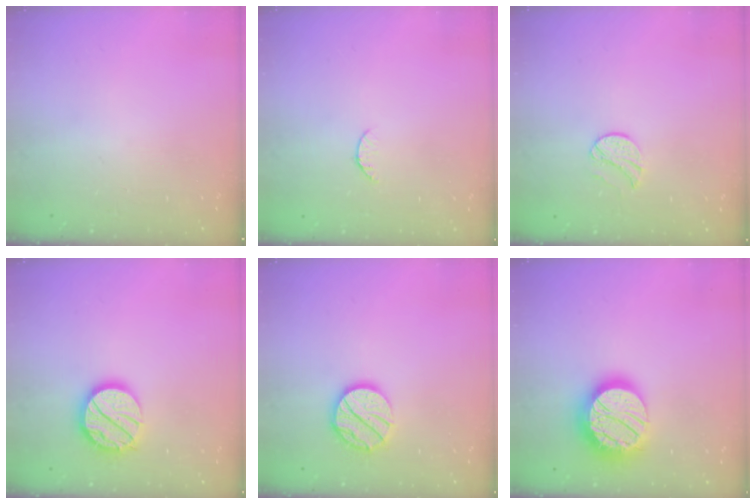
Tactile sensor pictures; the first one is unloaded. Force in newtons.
{"total": 5.5, "press": 5.4, "slide": 0.6}
{"total": 8.0, "press": 7.9, "slide": 0.6}
{"total": 14.8, "press": 14.7, "slide": 1.3}
{"total": 11.9, "press": 11.9, "slide": 1.0}
{"total": 24.0, "press": 24.0, "slide": 1.6}